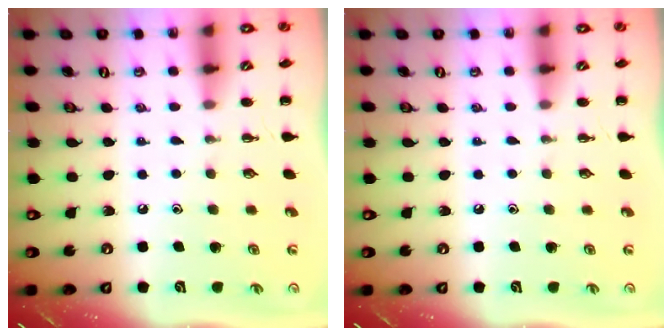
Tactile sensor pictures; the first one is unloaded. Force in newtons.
{"total": 0.0}